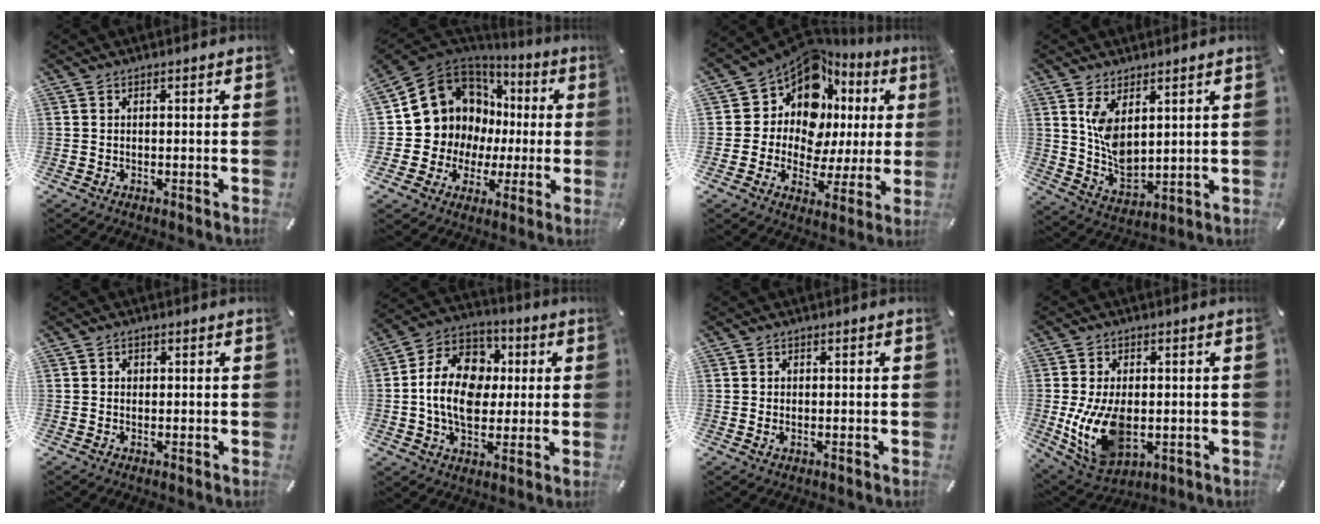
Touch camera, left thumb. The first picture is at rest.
{"total": 11.9, "force": [3.8, 11.2, 1.9], "torque": [-0.048, -0.063, 0.092]}
{"total": 13.6, "force": [7.0, 9.7, 6.5], "torque": [-0.120, -0.070, 0.128]}
{"total": 8.2, "force": [3.7, 4.6, 5.6], "torque": [-0.119, -0.027, 0.066]}
{"total": 1.1, "force": [0.2, 1.0, 0.4], "torque": [-0.001, 0.002, 0.001]}
{"total": 15.3, "force": [-0.3, 12.1, 9.3], "torque": [-0.194, 0.013, -0.005]}
{"total": 1.0, "force": [0.1, 0.8, 0.6], "torque": [-0.005, 0.001, -0.001]}
{"total": 13.5, "force": [-1.4, 8.8, 10.1], "torque": [-0.206, -0.009, -0.020]}